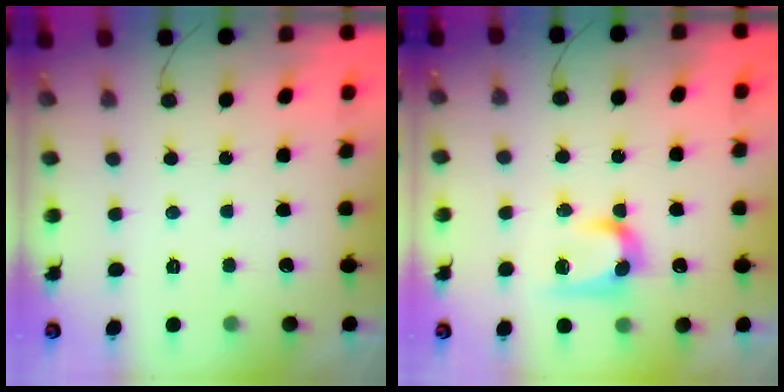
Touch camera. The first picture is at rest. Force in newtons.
{"total": 11.2, "press": 11.2, "slide": 0.7}